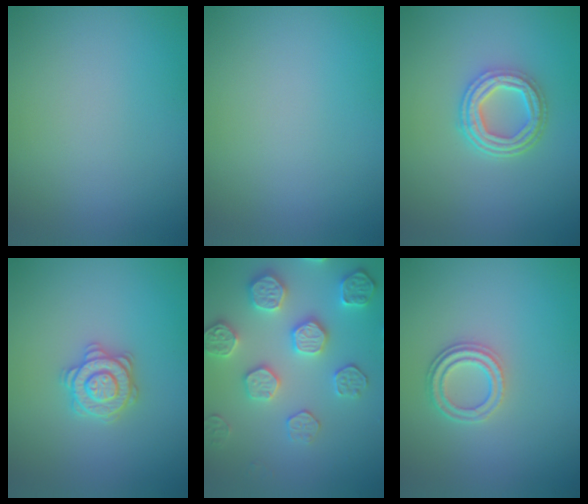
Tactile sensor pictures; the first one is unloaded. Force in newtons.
{"total": 0.0}
{"total": 4.5, "press": 3.4, "slide": 3.0}
{"total": 2.8, "press": 2.8, "slide": 0.4}
{"total": 5.1, "press": 4.9, "slide": 1.4}
{"total": 2.4, "press": 2.0, "slide": 1.2}